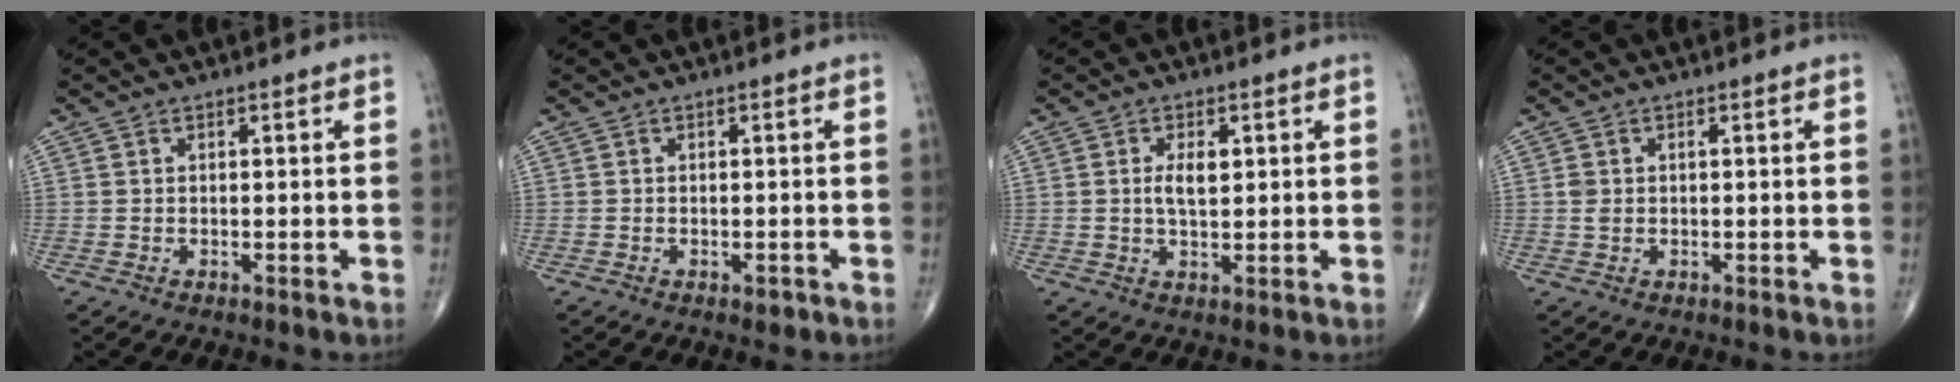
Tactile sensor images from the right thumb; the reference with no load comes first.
{"total": 1.0, "force": [-0.5, 0.5, 0.6], "torque": [-0.005, 0.000, -0.006]}
{"total": 3.9, "force": [0.8, 1.9, 3.3], "torque": [-0.057, -0.005, 0.014]}
{"total": 1.5, "force": [0.1, 1.0, 1.1], "torque": [-0.029, 0.010, 0.005]}